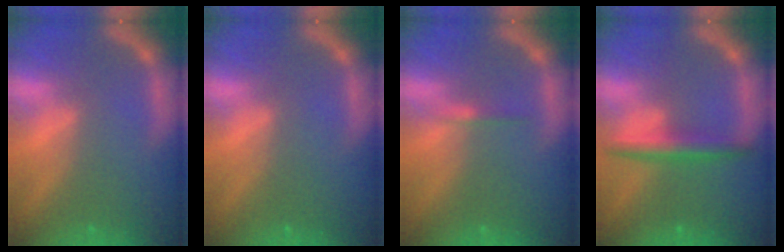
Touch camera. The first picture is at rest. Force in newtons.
{"total": 0.0}
{"total": 0.9}
{"total": 3.5}